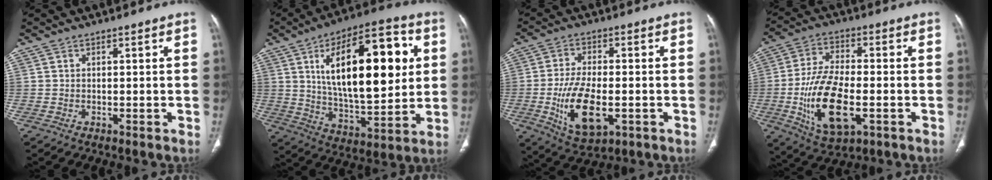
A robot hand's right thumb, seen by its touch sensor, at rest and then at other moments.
{"total": 25.6, "force": [6.0, 11.3, 22.2], "torque": [-0.318, -0.012, 0.093]}
{"total": 12.7, "force": [-3.0, 6.2, 10.7], "torque": [-0.200, -0.003, -0.042]}
{"total": 16.2, "force": [-3.9, 7.6, 13.8], "torque": [-0.263, 0.005, -0.060]}